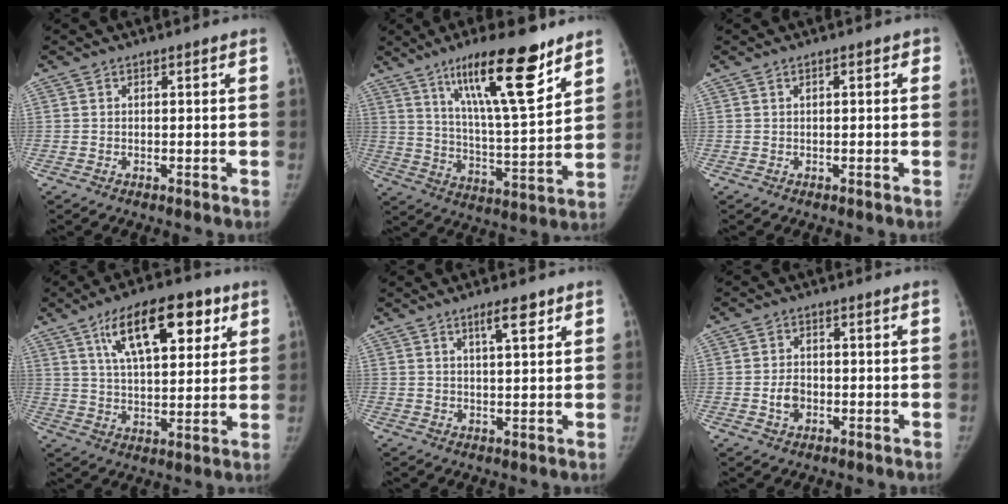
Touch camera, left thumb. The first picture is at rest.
{"total": 18.8, "force": [11.8, 3.8, 14.1], "torque": [-0.207, -0.064, 0.201]}
{"total": 1.4, "force": [0.5, 0.6, 1.1], "torque": [-0.011, 0.002, 0.005]}
{"total": 17.2, "force": [8.3, 7.5, 13.1], "torque": [-0.171, -0.018, 0.137]}
{"total": 4.6, "force": [2.8, 1.0, 3.5], "torque": [-0.050, -0.017, 0.046]}
{"total": 3.5, "force": [-0.8, 2.6, 2.2], "torque": [-0.034, 0.006, -0.014]}